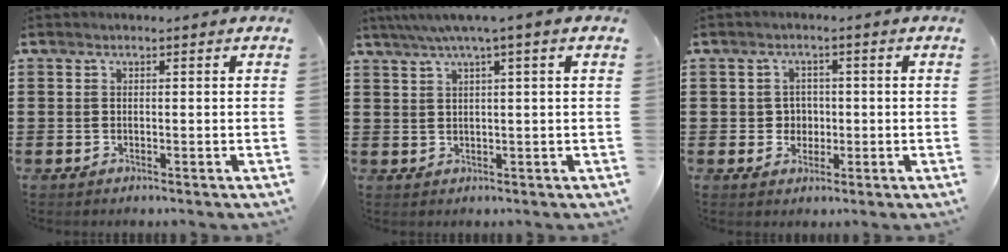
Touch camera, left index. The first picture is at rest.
{"total": 3.3, "force": [1.7, -0.4, 2.8], "torque": [-0.057, 0.001, 0.027]}
{"total": 2.8, "force": [-0.1, 2.6, 1.0], "torque": [-0.029, 0.007, -0.007]}